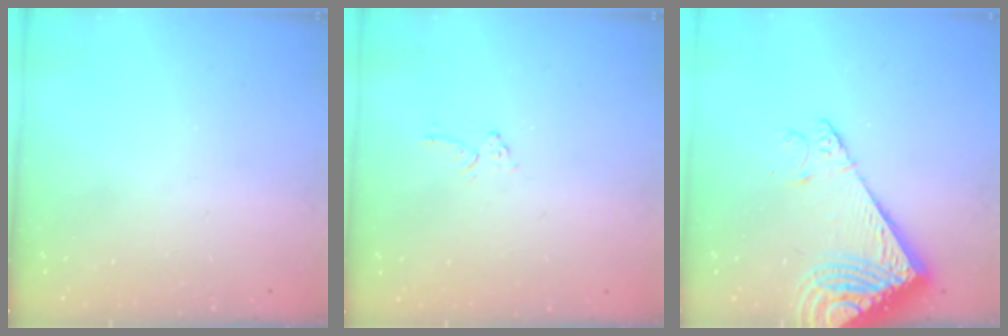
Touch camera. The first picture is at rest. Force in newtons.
{"total": 4.1, "press": 4.0, "slide": 0.5}
{"total": 14.1, "press": 13.9, "slide": 2.2}